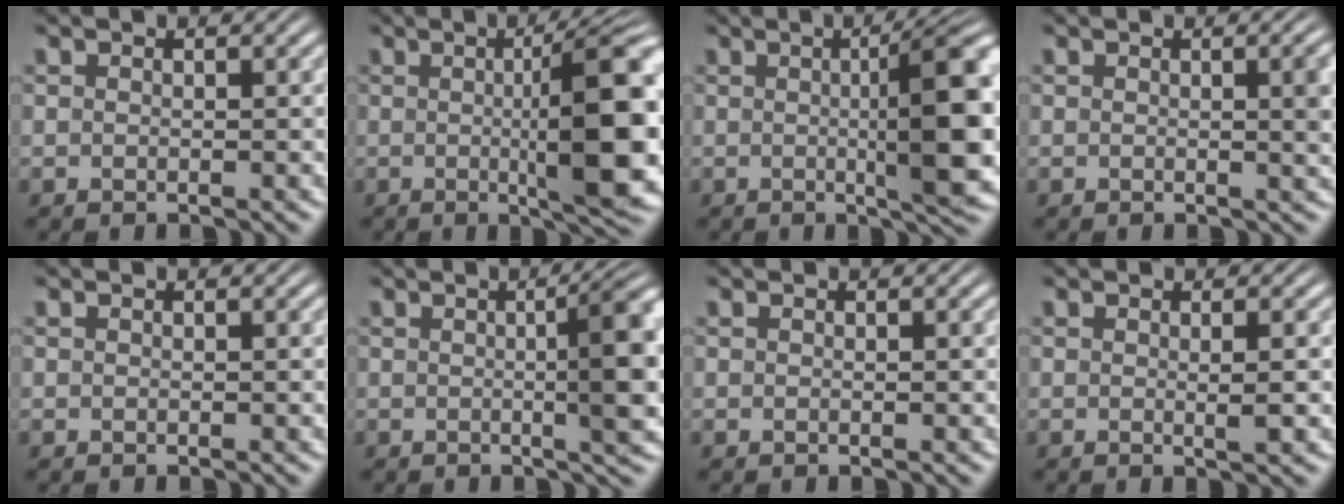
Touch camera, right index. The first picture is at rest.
{"total": 11.0, "force": [-0.7, 2.6, 10.7], "torque": [-0.125, 0.010, -0.016]}
{"total": 10.3, "force": [0.0, 2.8, 9.9], "torque": [-0.109, 0.013, -0.009]}
{"total": 1.7, "force": [0.2, 0.0, 1.7], "torque": [-0.012, -0.001, 0.002]}
{"total": 0.0}
{"total": 7.9, "force": [0.4, 2.4, 7.5], "torque": [-0.074, 0.017, -0.005]}
{"total": 0.0}
{"total": 1.2, "force": [0.0, -0.4, 1.1], "torque": [-0.016, -0.005, 0.001]}